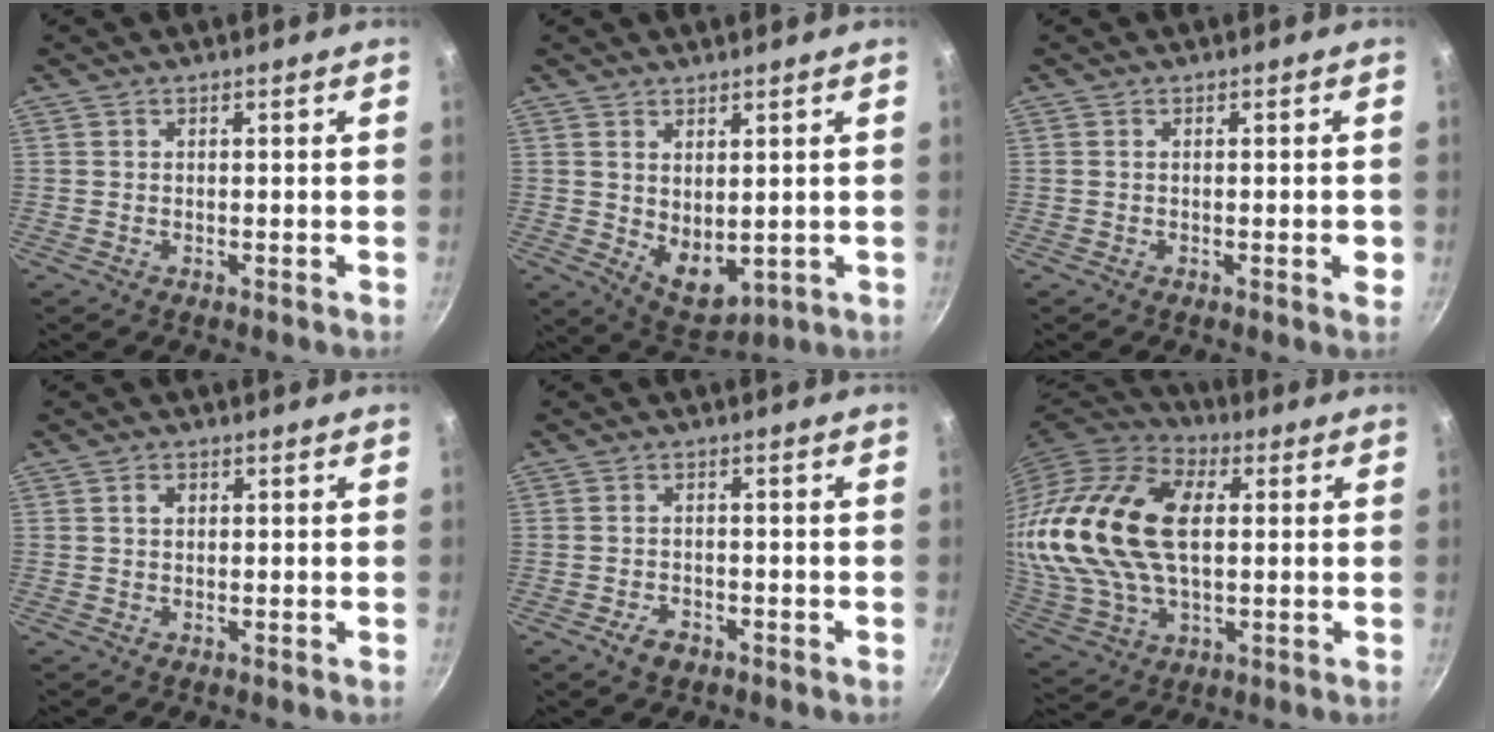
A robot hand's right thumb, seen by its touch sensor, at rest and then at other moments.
{"total": 7.1, "force": [1.4, 4.3, 5.5], "torque": [-0.071, -0.027, 0.043]}
{"total": 2.2, "force": [-0.4, 0.5, 2.1], "torque": [-0.022, -0.002, -0.007]}
{"total": 1.6, "force": [0.4, 1.3, 1.0], "torque": [-0.011, 0.004, 0.006]}
{"total": 3.1, "force": [-1.9, 1.8, 1.5], "torque": [-0.023, 0.014, -0.032]}
{"total": 24.6, "force": [4.0, 15.1, 19.0], "torque": [-0.360, 0.005, 0.071]}